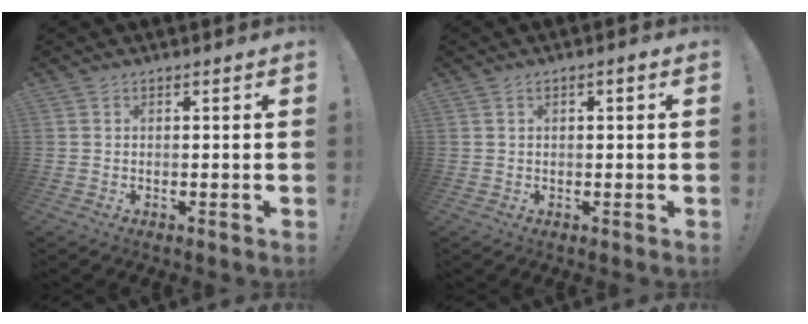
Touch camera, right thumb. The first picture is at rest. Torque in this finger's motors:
{"motor_torque": [-0.03, -0.03, 0.06, -0.09, 0.07]}